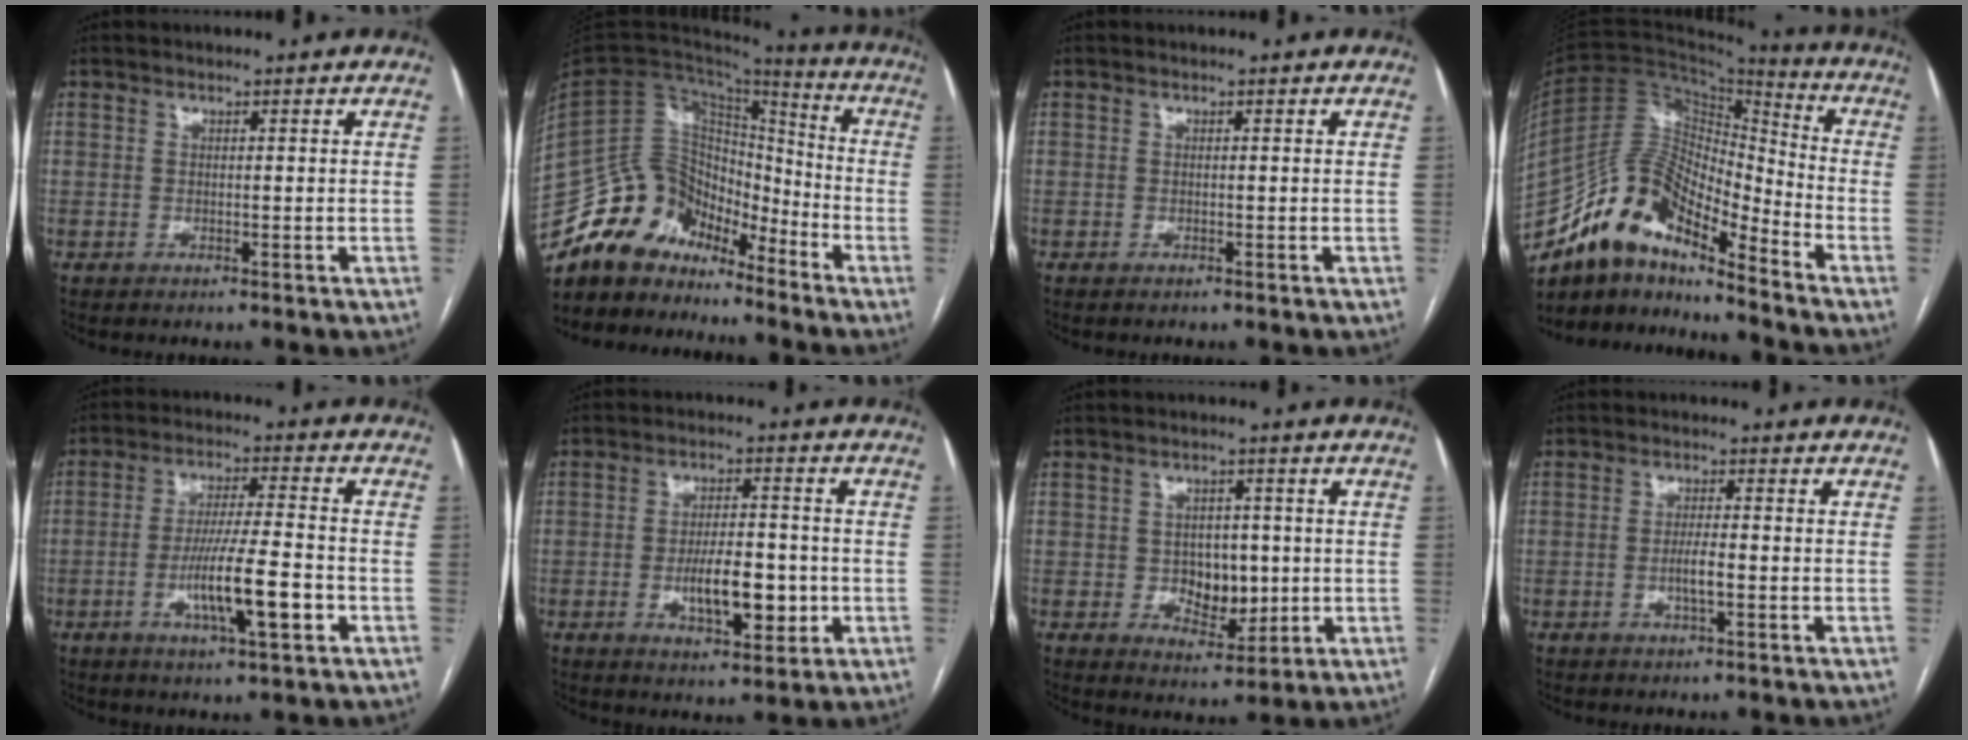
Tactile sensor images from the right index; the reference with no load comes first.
{"total": 13.6, "force": [-11.8, 6.4, 2.7], "torque": [-0.041, 0.066, -0.217]}
{"total": 0.0}
{"total": 14.3, "force": [-11.7, 4.2, 6.9], "torque": [-0.125, 0.050, -0.215]}
{"total": 10.3, "force": [-3.4, 0.8, 9.7], "torque": [-0.174, -0.005, -0.060]}
{"total": 8.6, "force": [-2.0, 3.2, 7.8], "torque": [-0.132, 0.002, -0.027]}
{"total": 6.4, "force": [-0.3, 4.4, 4.7], "torque": [-0.064, 0.005, 0.008]}
{"total": 2.9, "force": [-0.8, 0.3, 2.8], "torque": [-0.056, -0.001, -0.015]}